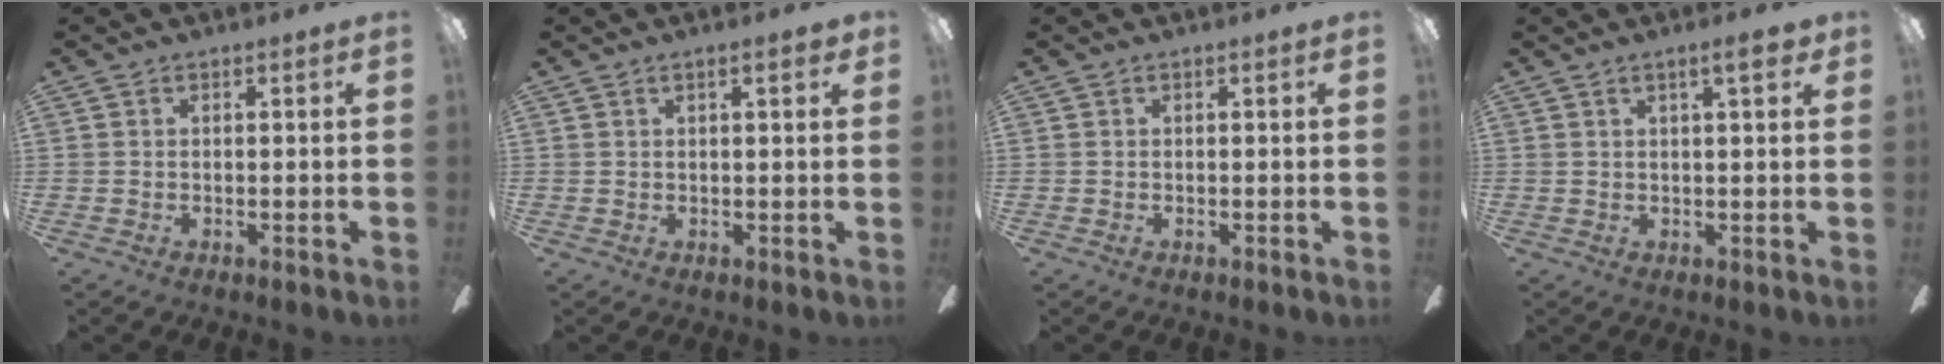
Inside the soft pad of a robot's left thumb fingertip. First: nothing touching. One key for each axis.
{"total": 2.6, "fx": 1.4, "fy": 0.4, "fz": 2.1, "tx": -0.037, "ty": 0.001, "tz": 0.022}
{"total": 0.0}
{"total": 4.5, "fx": 2.6, "fy": 1.0, "fz": 3.5, "tx": -0.041, "ty": -0.009, "tz": 0.036}